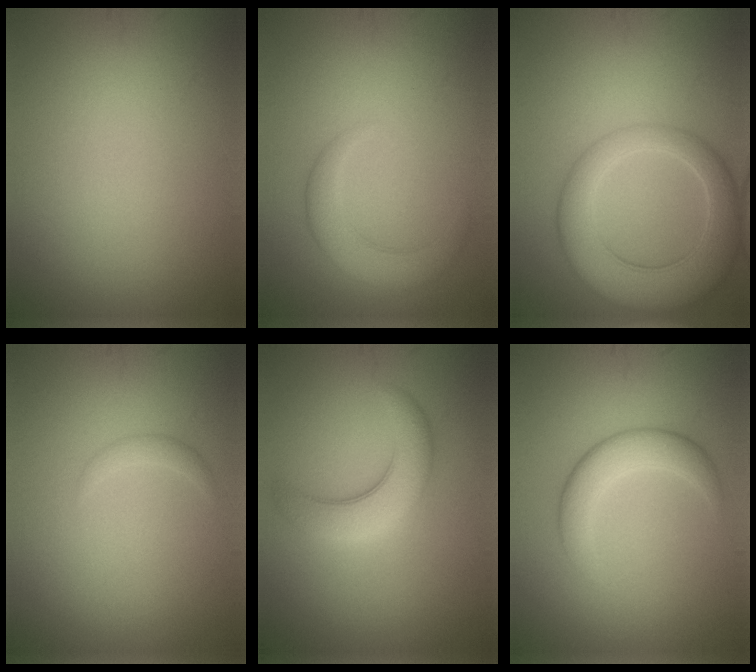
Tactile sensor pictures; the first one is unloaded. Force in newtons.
{"total": 3.3, "press": 3.3, "slide": 0.2}
{"total": 7.2, "press": 7.2, "slide": 0.3}
{"total": 0.9, "press": 0.9, "slide": 0.0}
{"total": 4.5, "press": 4.5, "slide": 0.3}
{"total": 3.3, "press": 3.3, "slide": 0.2}